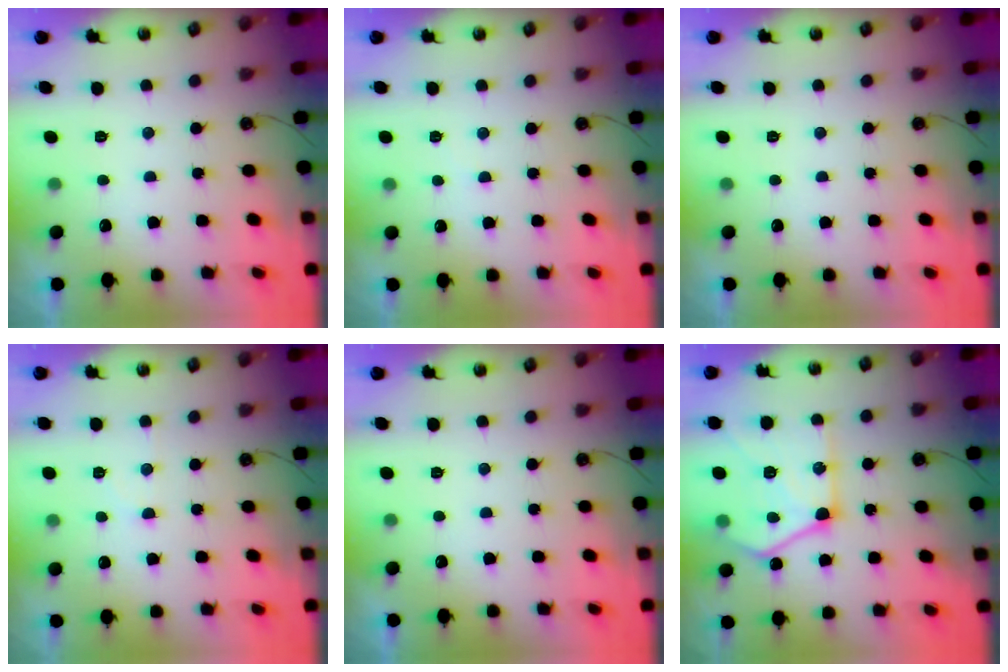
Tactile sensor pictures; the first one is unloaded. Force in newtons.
{"total": 2.3, "press": 2.3, "slide": 0.4}
{"total": 0.0}
{"total": 6.0, "press": 5.9, "slide": 0.9}
{"total": 0.0}
{"total": 21.8, "press": 21.6, "slide": 2.2}